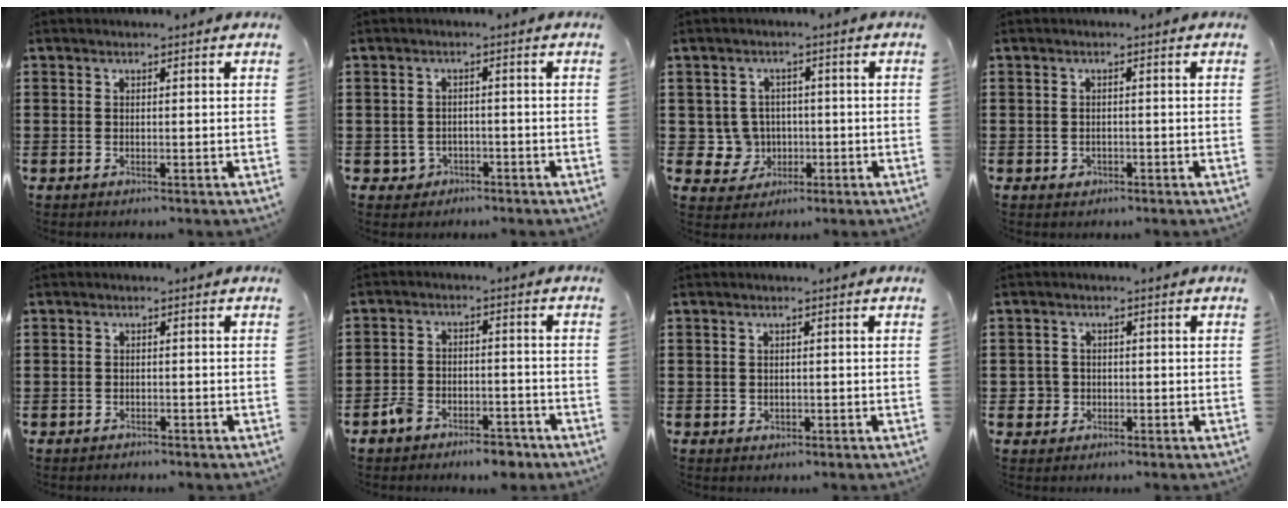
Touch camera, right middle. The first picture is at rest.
{"total": 1.9, "force": [-1.3, 1.4, 0.2], "torque": [-0.012, 0.000, -0.032]}
{"total": 4.8, "force": [-0.3, 4.7, 1.0], "torque": [-0.039, 0.012, -0.005]}
{"total": 0.9, "force": [-0.4, 0.7, 0.3], "torque": [-0.008, 0.003, -0.009]}
{"total": 0.9, "force": [-0.8, 0.4, -0.2], "torque": [0.002, 0.004, -0.019]}
{"total": 5.3, "force": [-4.8, 1.7, 1.5], "torque": [-0.043, 0.011, -0.100]}
{"total": 0.7, "force": [0.0, 0.7, 0.2], "torque": [-0.006, 0.004, -0.001]}
{"total": 2.4, "force": [-0.6, 2.3, 0.3], "torque": [-0.015, 0.005, -0.017]}